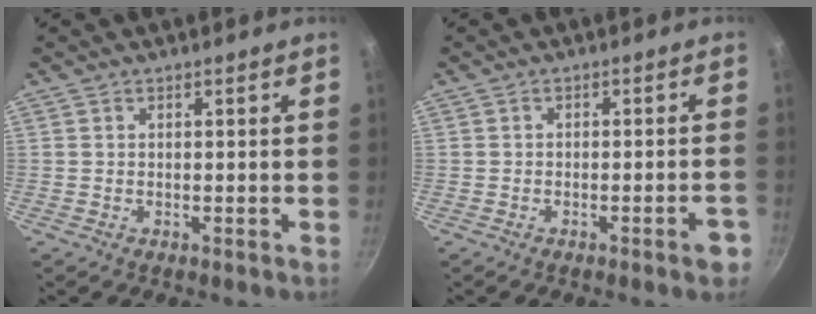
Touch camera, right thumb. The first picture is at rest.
{"total": 3.4, "force": [-2.0, 0.6, 2.7], "torque": [-0.023, 0.018, -0.022]}